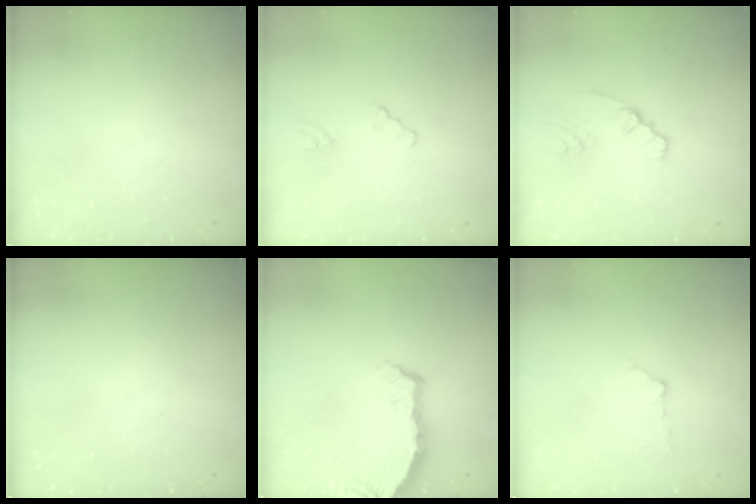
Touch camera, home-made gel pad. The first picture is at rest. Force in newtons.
{"total": 2.5, "press": 2.5, "slide": 0.5}
{"total": 2.5, "press": 2.3, "slide": 0.9}
{"total": 0.0}
{"total": 7.3, "press": 7.0, "slide": 2.2}
{"total": 4.5, "press": 4.5, "slide": 0.6}